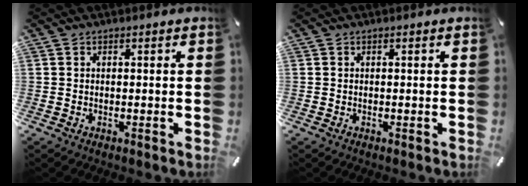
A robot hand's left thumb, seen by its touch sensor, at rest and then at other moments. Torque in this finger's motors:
{"motor_torque": [-0.09, 0.09, 0.00, 0.00, 0.00]}